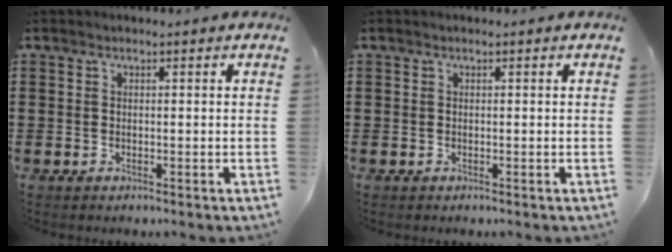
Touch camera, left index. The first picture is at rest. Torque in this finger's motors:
{"motor_torque": [0.00, 0.00, 0.00, -0.01]}